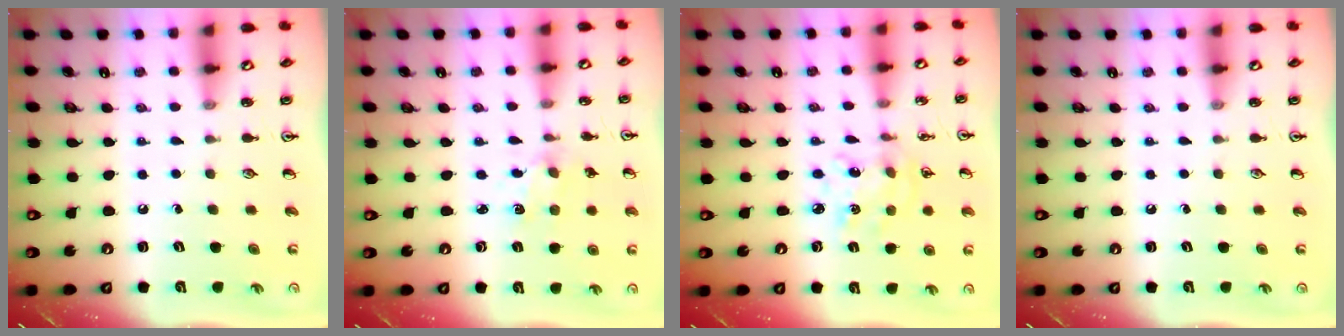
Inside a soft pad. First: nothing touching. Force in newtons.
{"total": 1.5, "press": 1.4, "slide": 0.5}
{"total": 5.6, "press": 5.6, "slide": 0.3}
{"total": 0.0}